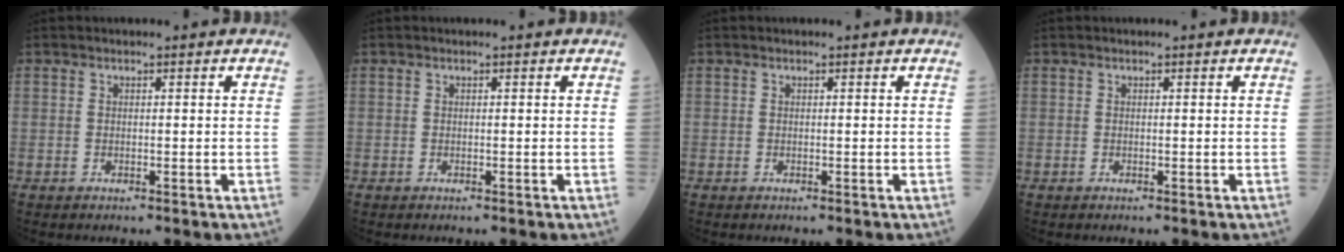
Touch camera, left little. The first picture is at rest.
{"total": 0.0}
{"total": 0.0}
{"total": 0.0}